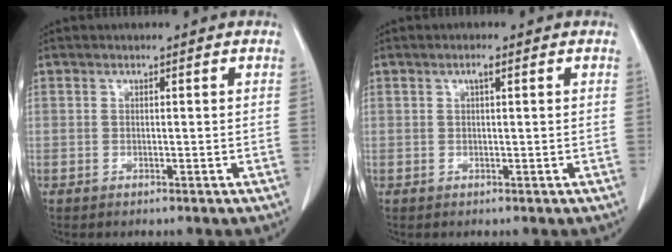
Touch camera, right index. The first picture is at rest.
{"total": 1.6, "force": [0.7, 0.5, 1.4], "torque": [-0.028, 0.005, 0.013]}